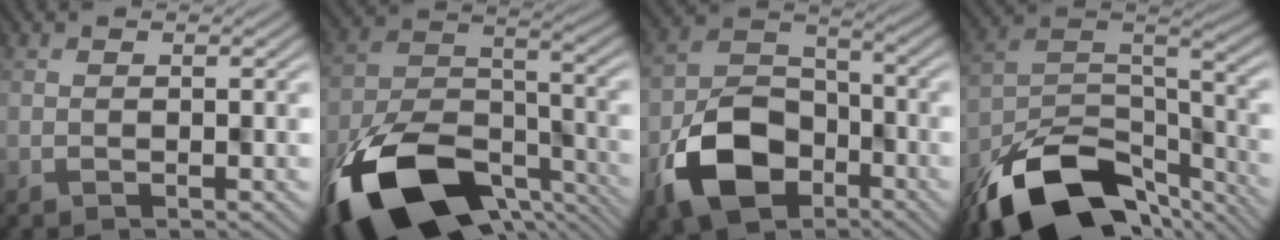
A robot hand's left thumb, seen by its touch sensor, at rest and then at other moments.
{"total": 17.9, "force": [-11.4, 8.7, 10.7], "torque": [-0.225, -0.049, -0.172]}
{"total": 10.3, "force": [-5.0, 6.8, 6.0], "torque": [-0.126, -0.011, -0.101]}
{"total": 16.3, "force": [-11.4, 7.2, 9.1], "torque": [-0.204, -0.030, -0.173]}